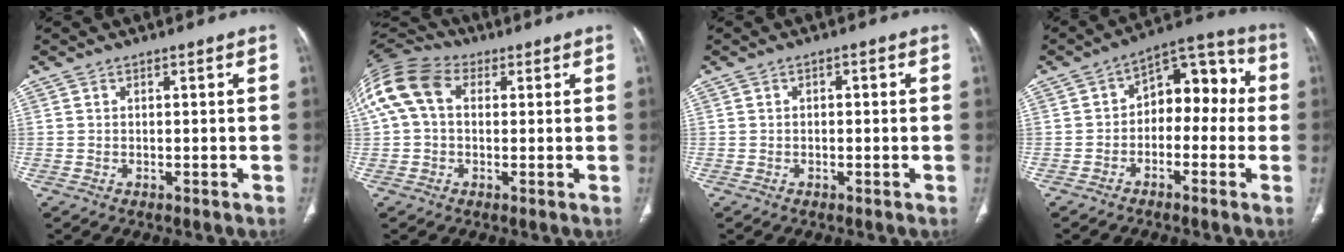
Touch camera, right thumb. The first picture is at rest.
{"total": 13.4, "force": [2.9, 9.5, 9.0], "torque": [-0.196, 0.042, 0.046]}
{"total": 1.0, "force": [0.1, 0.7, 0.8], "torque": [-0.008, 0.005, -0.002]}
{"total": 11.3, "force": [-0.5, 7.4, 8.5], "torque": [-0.071, 0.053, -0.024]}